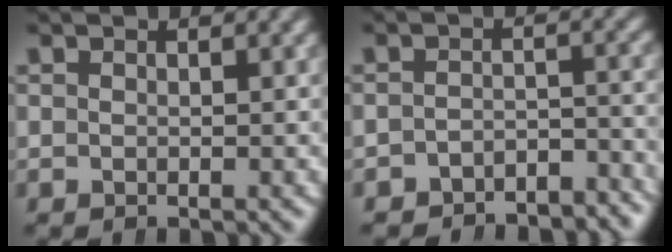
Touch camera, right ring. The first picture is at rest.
{"total": 5.0, "force": [-4.7, 1.6, 0.9], "torque": [-0.003, -0.017, -0.076]}